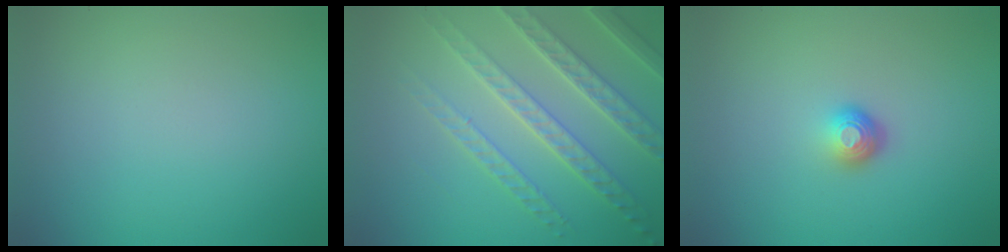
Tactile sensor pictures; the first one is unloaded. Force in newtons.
{"total": 4.7, "press": 4.3, "slide": 1.8}
{"total": 1.8, "press": 1.1, "slide": 1.5}